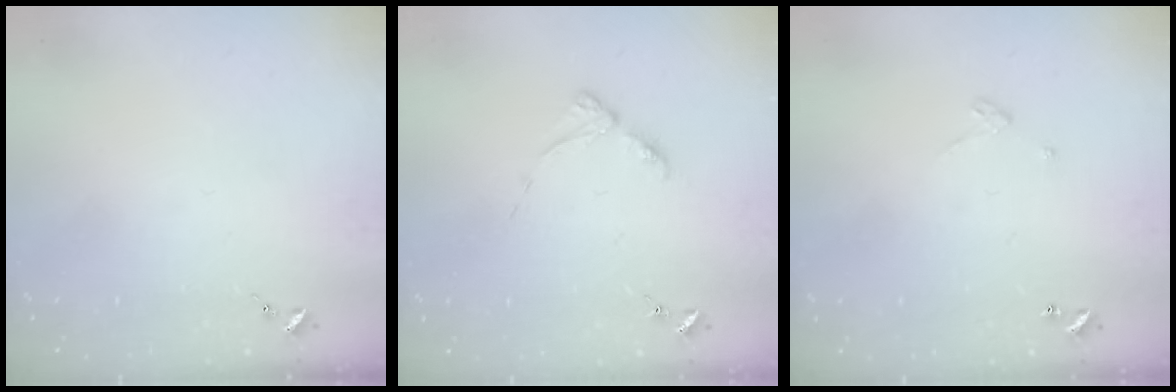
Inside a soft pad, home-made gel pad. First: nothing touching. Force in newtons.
{"total": 4.5, "press": 4.5, "slide": 0.5}
{"total": 3.4, "press": 3.4, "slide": 0.1}